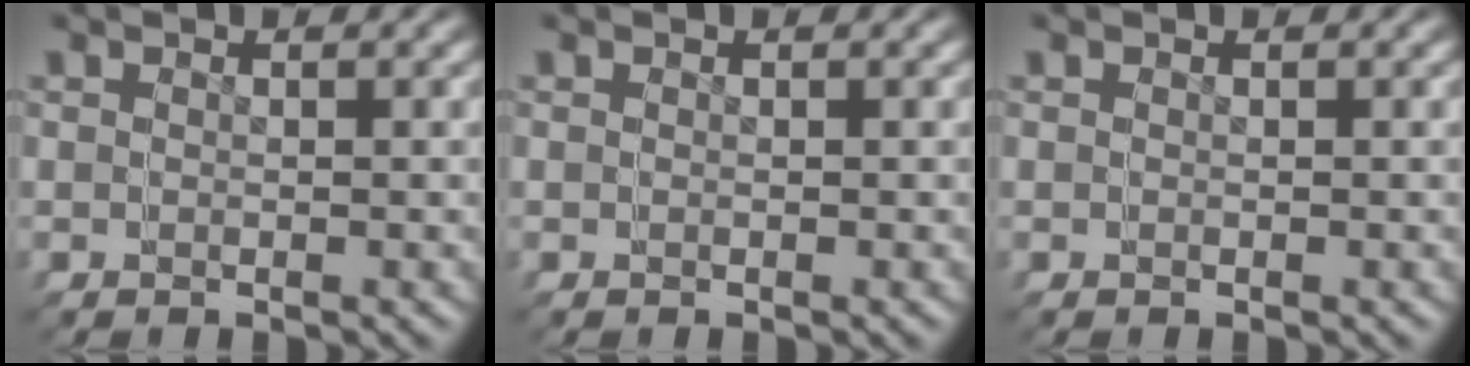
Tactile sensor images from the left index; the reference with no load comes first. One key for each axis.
{"total": 0.0}
{"total": 0.0}